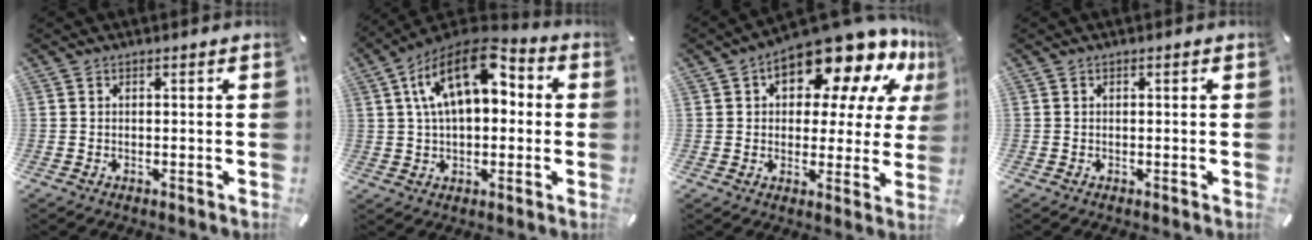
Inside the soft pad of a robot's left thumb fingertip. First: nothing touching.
{"total": 16.1, "force": [5.0, 9.4, 12.1], "torque": [-0.220, -0.010, 0.088]}
{"total": 17.3, "force": [10.9, 8.0, 10.8], "torque": [-0.163, -0.073, 0.181]}
{"total": 0.0}